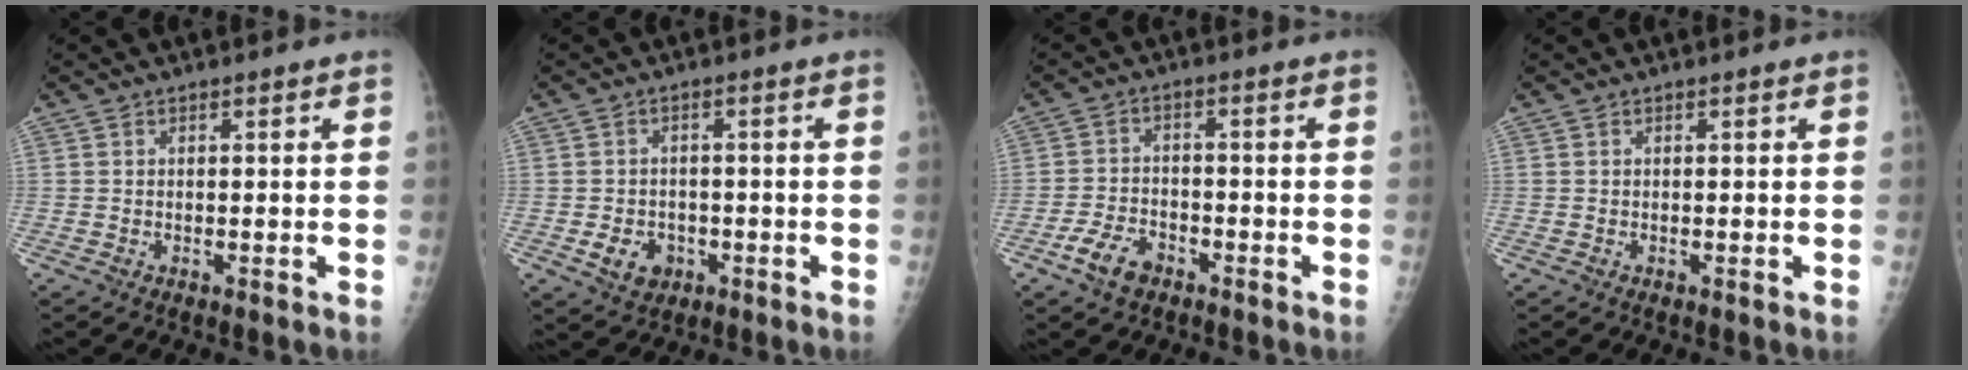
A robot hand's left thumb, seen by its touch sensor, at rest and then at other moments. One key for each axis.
{"total": 5.4, "fx": -1.8, "fy": 4.3, "fz": 2.6, "tx": -0.028, "ty": 0.009, "tz": -0.022}
{"total": 6.1, "fx": -3.7, "fy": 3.6, "fz": 3.2, "tx": -0.058, "ty": 0.020, "tz": -0.066}
{"total": 0.0}